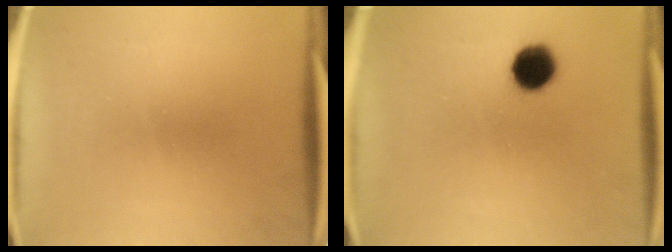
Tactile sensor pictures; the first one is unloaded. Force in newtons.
{"total": 8.1}